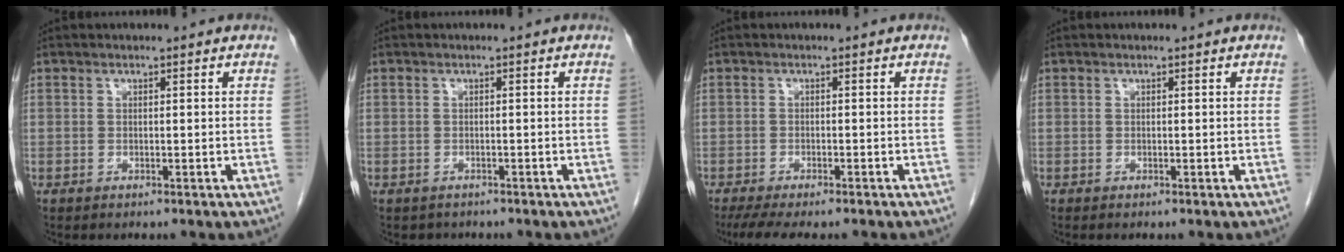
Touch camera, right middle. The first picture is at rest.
{"total": 1.6, "force": [-1.4, 0.9, 0.0], "torque": [-0.008, 0.000, -0.022]}
{"total": 8.4, "force": [-6.9, 1.6, 4.4], "torque": [-0.060, -0.009, -0.104]}
{"total": 0.0}